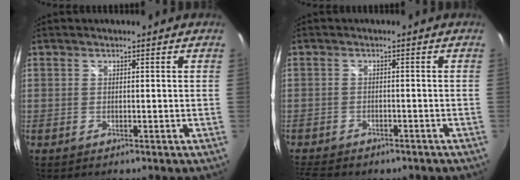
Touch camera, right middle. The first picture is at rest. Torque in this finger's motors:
{"motor_torque": [1.11, -1.04, 0.26, 0.08]}